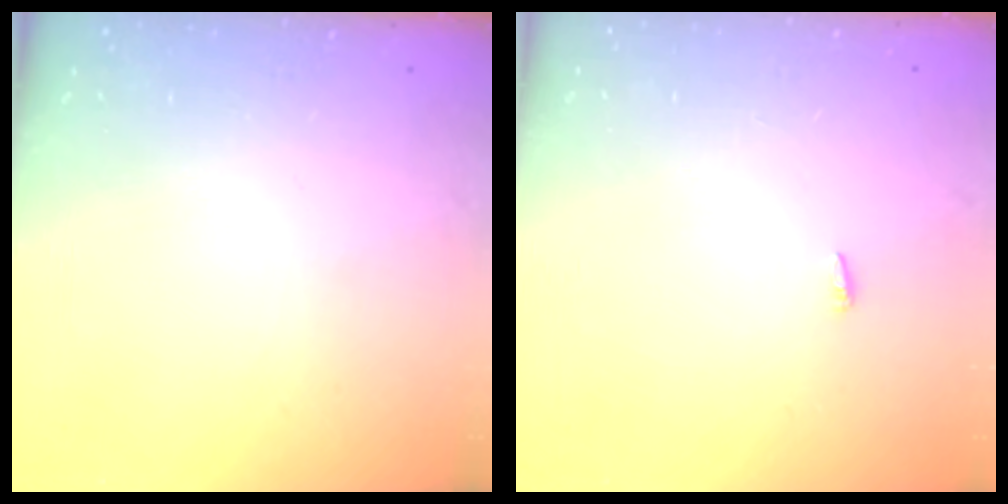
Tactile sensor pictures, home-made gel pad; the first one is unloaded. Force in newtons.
{"total": 1.8, "press": 1.7, "slide": 0.6}